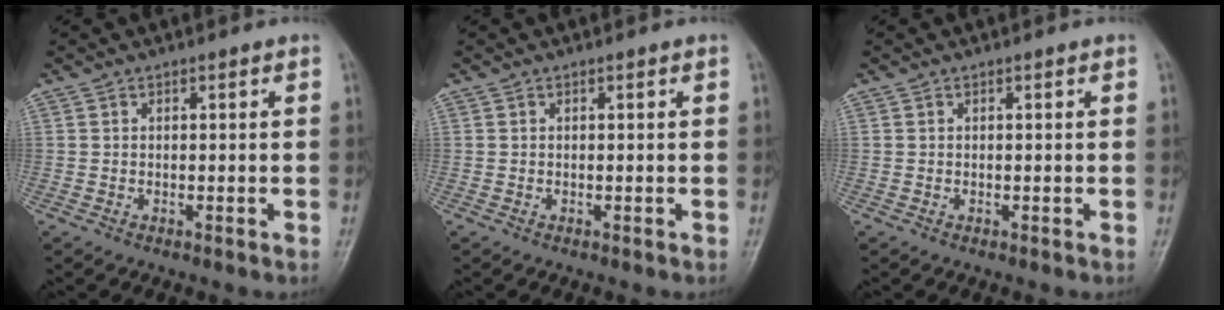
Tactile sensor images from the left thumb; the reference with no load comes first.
{"total": 0.0}
{"total": 0.0}